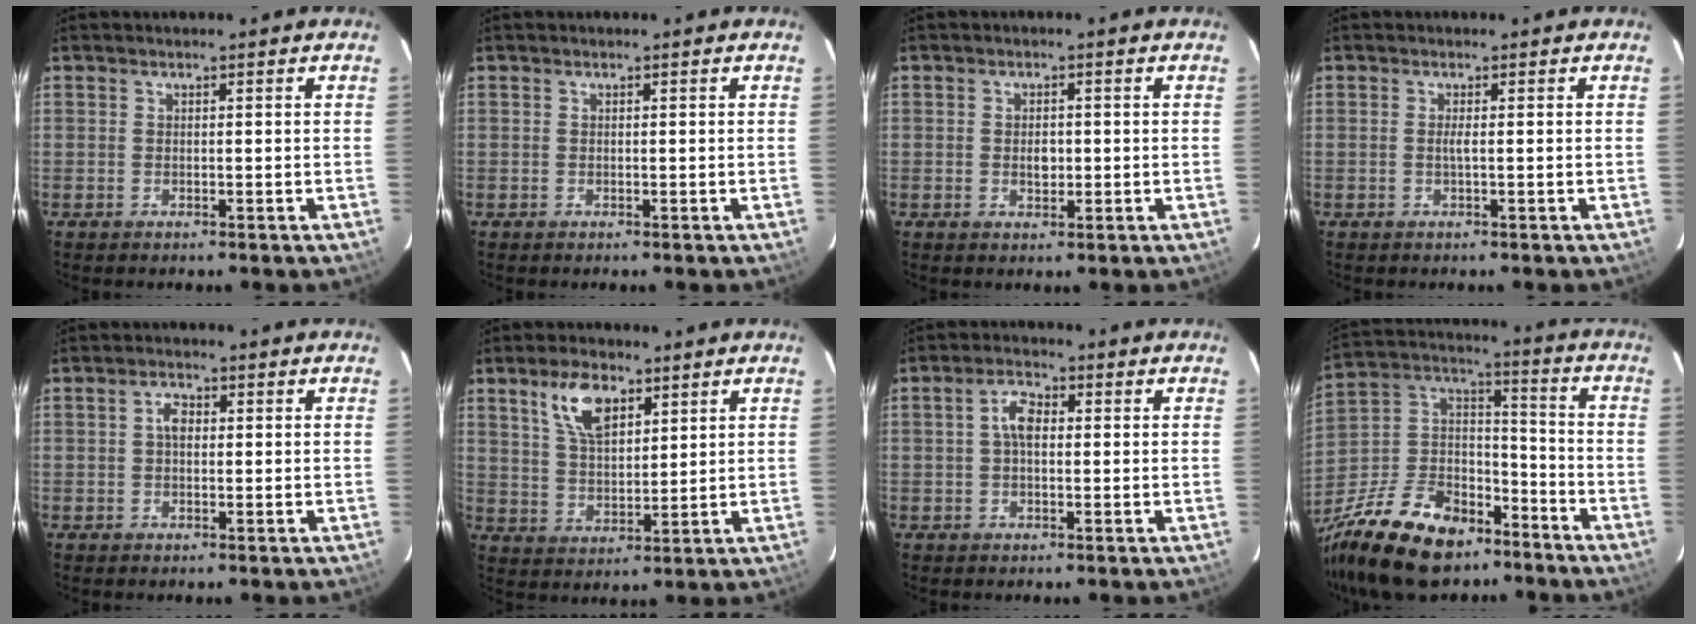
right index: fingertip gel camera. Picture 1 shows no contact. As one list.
[{"total": 0.0}, {"total": 2.7, "force": [-0.2, 1.8, 2.0], "torque": [-0.033, 0.002, -0.002]}, {"total": 1.0, "force": [-0.1, -0.3, 1.0], "torque": [-0.019, -0.002, -0.002]}, {"total": 2.4, "force": [0.3, 1.6, 1.9], "torque": [-0.035, 0.009, 0.004]}, {"total": 8.8, "force": [4.8, 4.2, 6.1], "torque": [-0.115, 0.013, 0.095]}, {"total": 4.1, "force": [0.3, 2.3, 3.4], "torque": [-0.067, 0.014, 0.006]}, {"total": 26.7, "force": [-18.1, 13.9, 13.8], "torque": [-0.313, 0.019, -0.291]}]